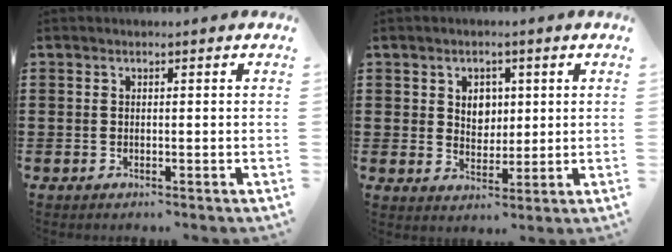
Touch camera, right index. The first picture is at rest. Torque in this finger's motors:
{"motor_torque": [0.67, 0.56, 0.12, 0.07]}